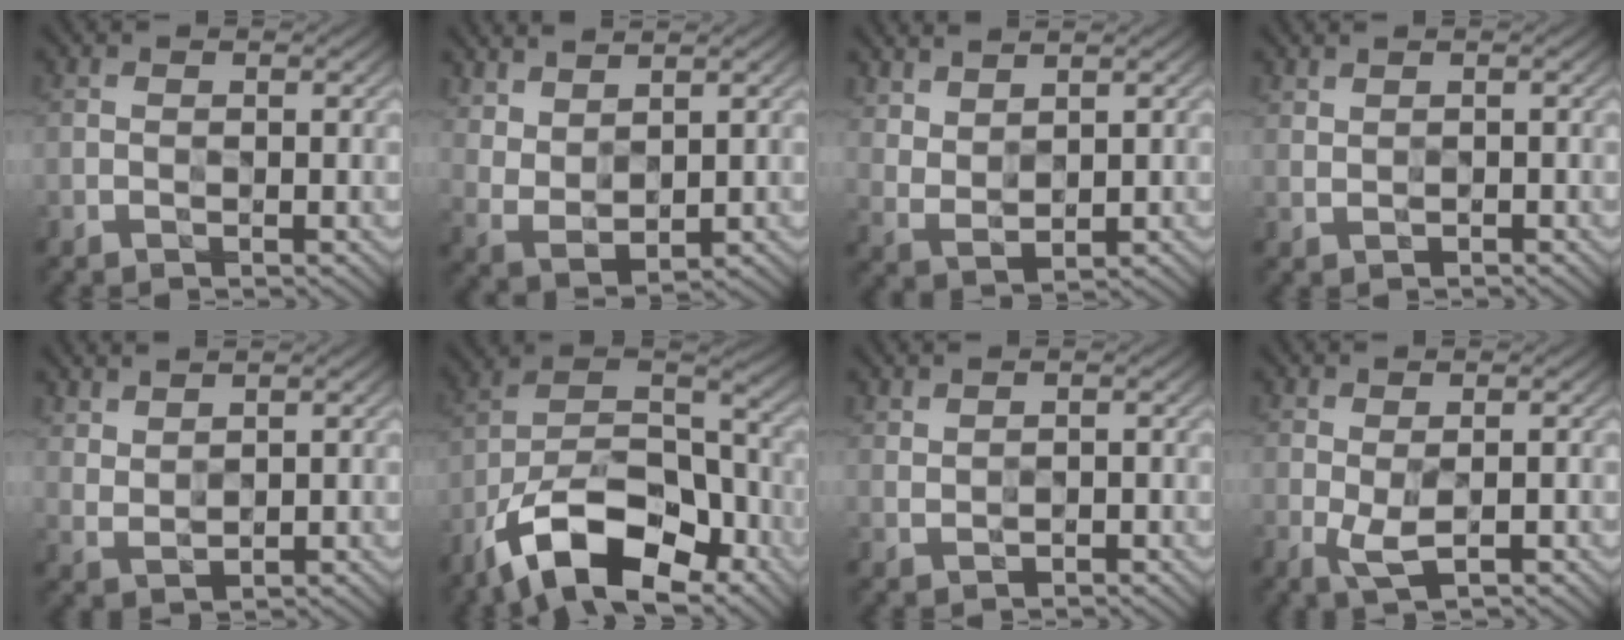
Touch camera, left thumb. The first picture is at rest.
{"total": 5.0, "force": [3.9, 1.9, 2.7], "torque": [-0.064, -0.008, 0.087]}
{"total": 4.1, "force": [3.3, 1.4, 2.0], "torque": [-0.046, -0.009, 0.077]}
{"total": 0.8, "force": [0.6, 0.3, 0.5], "torque": [-0.015, -0.002, 0.015]}
{"total": 3.1, "force": [2.6, 1.0, 1.4], "torque": [-0.032, -0.004, 0.062]}
{"total": 15.6, "force": [-9.9, 6.8, 9.8], "torque": [-0.186, -0.008, -0.193]}
{"total": 1.2, "force": [1.0, 0.3, 0.6], "torque": [-0.018, 0.000, 0.022]}
{"total": 2.9, "force": [-0.6, 0.9, 2.7], "torque": [-0.062, -0.003, -0.010]}